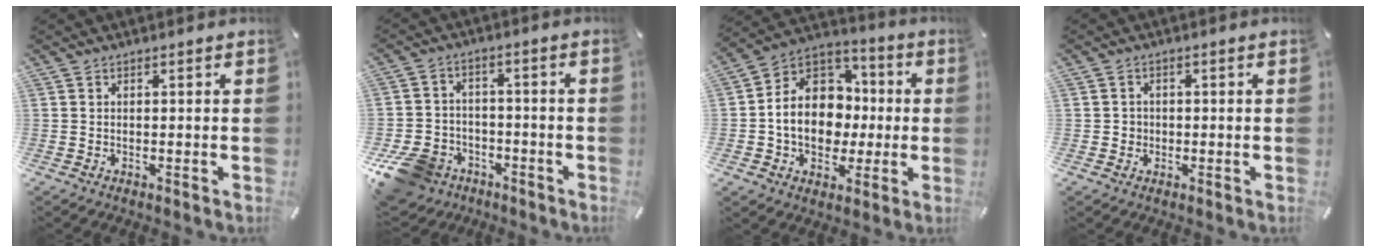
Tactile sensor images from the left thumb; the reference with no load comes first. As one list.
[{"total": 11.4, "force": [-6.6, 8.5, 3.8], "torque": [-0.089, 0.050, -0.115]}, {"total": 15.1, "force": [-1.6, 12.8, 7.8], "torque": [-0.152, 0.006, -0.025]}, {"total": 2.1, "force": [-0.3, 2.0, 0.4], "torque": [-0.008, 0.007, -0.010]}]